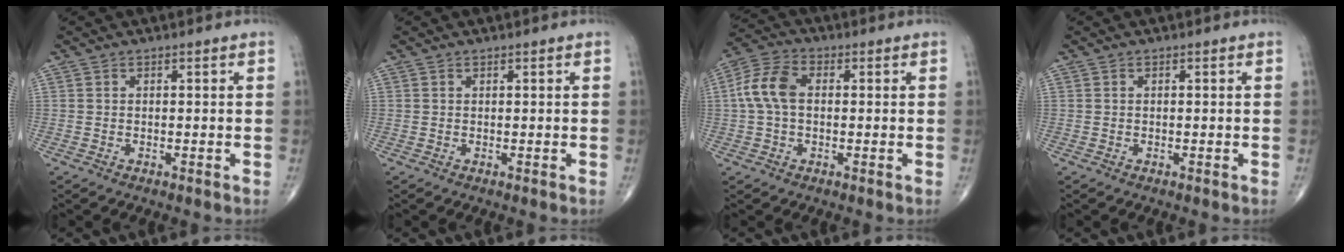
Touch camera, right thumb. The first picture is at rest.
{"total": 0.0}
{"total": 8.1, "force": [0.7, 5.1, 6.2], "torque": [-0.135, 0.025, 0.007]}
{"total": 0.0}